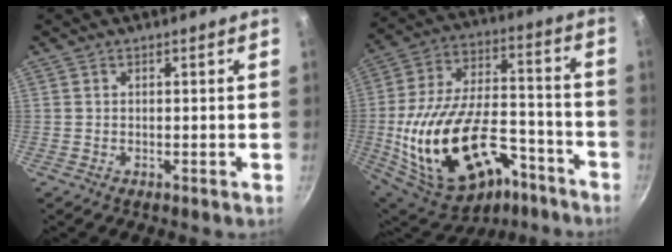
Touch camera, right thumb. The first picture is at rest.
{"total": 28.3, "force": [-11.7, 15.9, 20.2], "torque": [-0.337, 0.061, -0.168]}